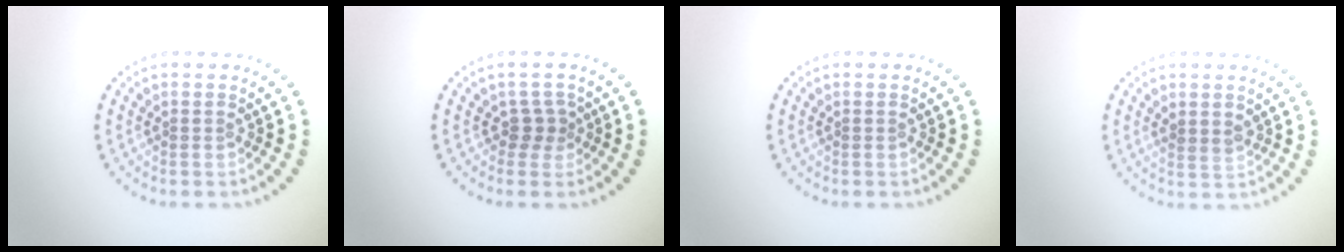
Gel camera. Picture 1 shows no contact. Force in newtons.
{"total": 1.7, "press": 1.1, "slide": 1.2}
{"total": 0.0}
{"total": 1.5, "press": 1.3, "slide": 0.8}